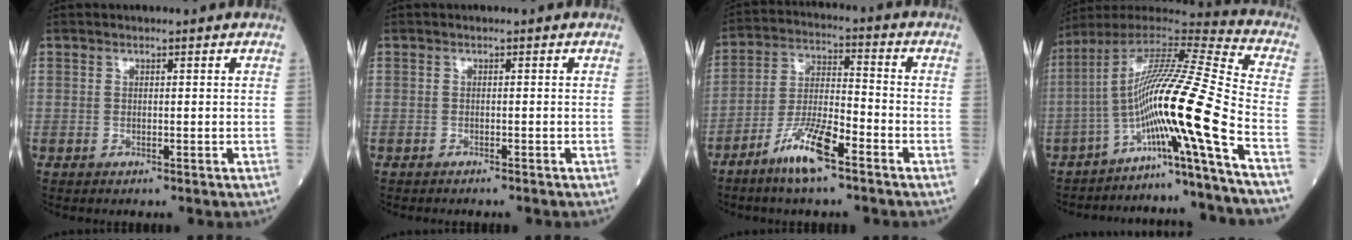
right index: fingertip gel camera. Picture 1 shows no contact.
{"total": 2.1, "force": [-1.9, 0.1, 0.9], "torque": [-0.014, -0.001, -0.023]}
{"total": 9.6, "force": [-6.1, 1.5, 7.2], "torque": [-0.150, -0.008, -0.120]}
{"total": 19.4, "force": [-8.5, -2.8, 17.2], "torque": [-0.320, 0.000, -0.157]}